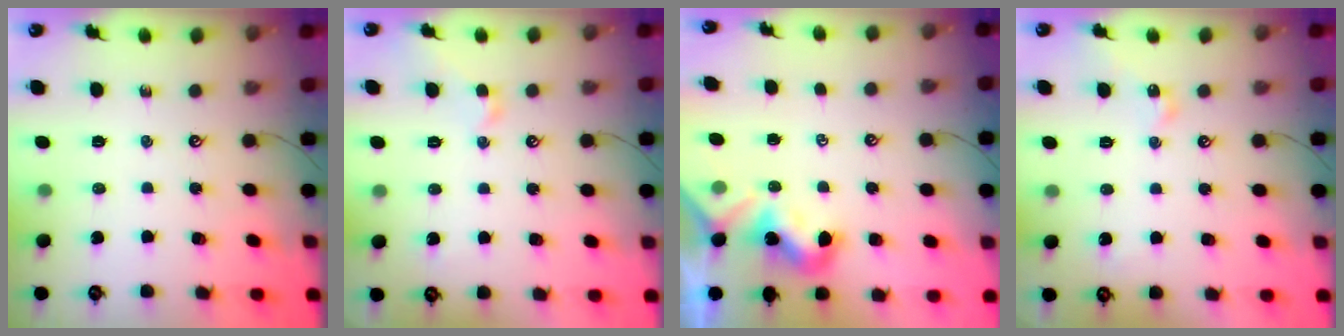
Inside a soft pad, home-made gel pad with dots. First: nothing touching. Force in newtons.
{"total": 0.9, "press": 0.8, "slide": 0.5}
{"total": 1.8, "press": 1.8, "slide": 0.1}
{"total": 1.9, "press": 1.9, "slide": 0.1}